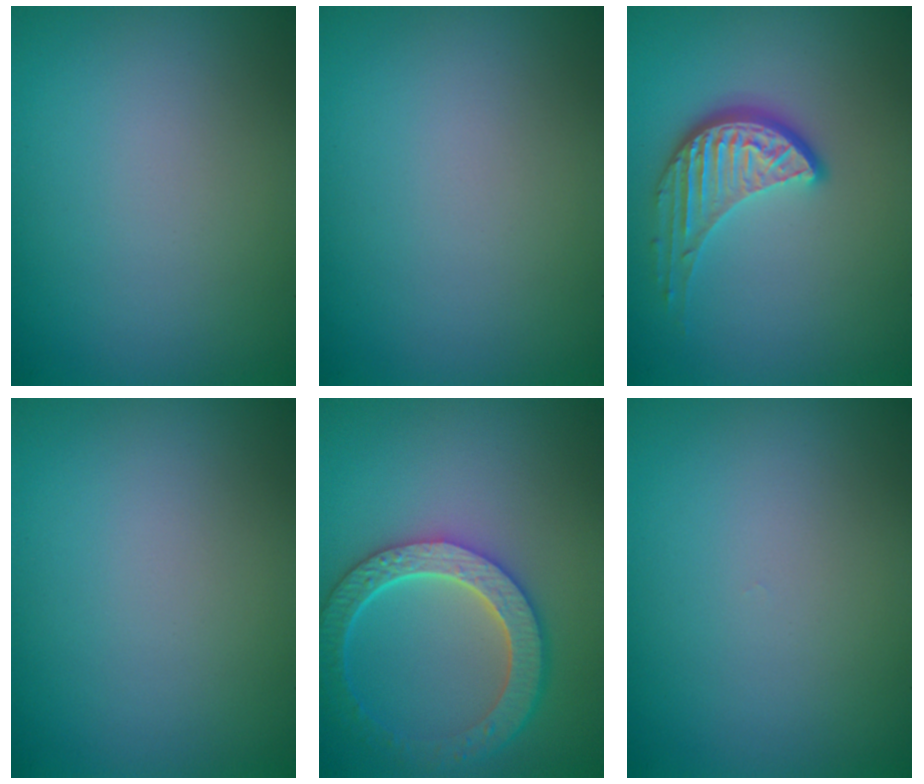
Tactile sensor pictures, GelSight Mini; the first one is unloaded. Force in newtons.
{"total": 0.0}
{"total": 4.1, "press": 3.0, "slide": 2.8}
{"total": 0.0}
{"total": 6.4, "press": 5.0, "slide": 4.0}
{"total": 0.0}